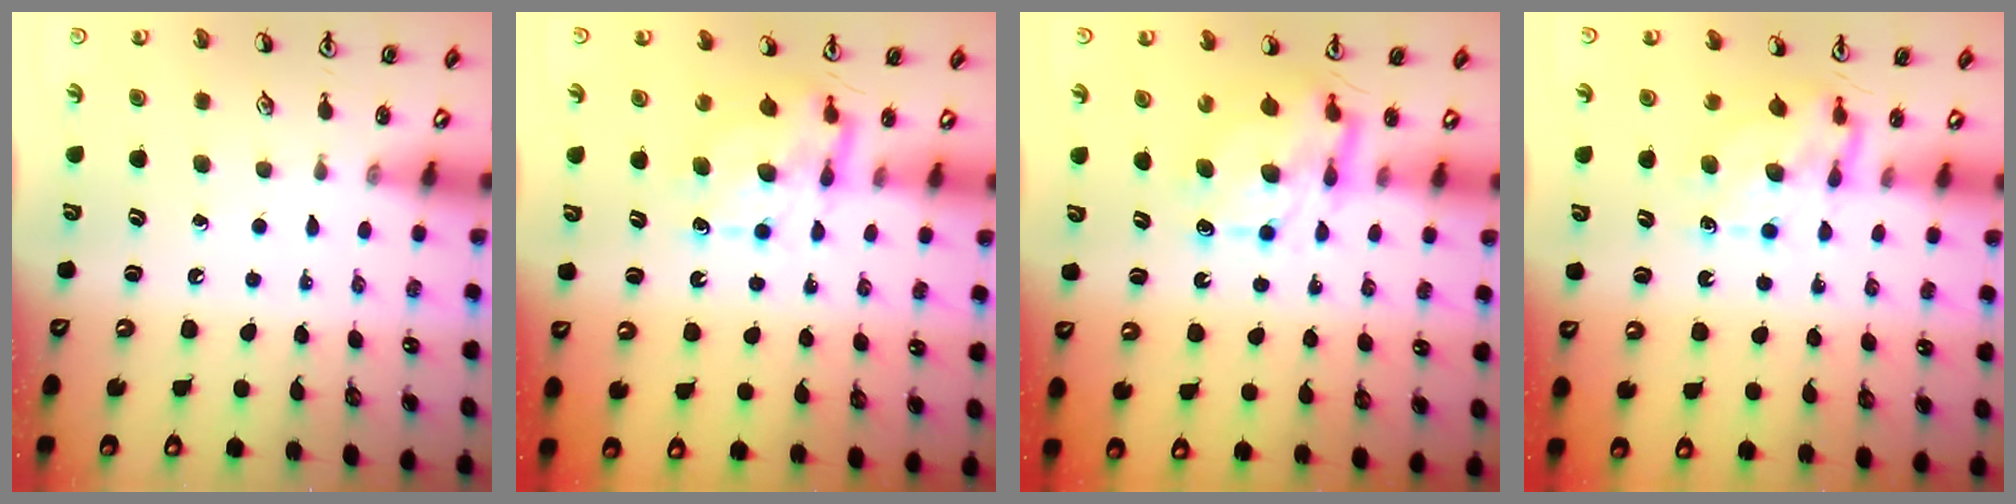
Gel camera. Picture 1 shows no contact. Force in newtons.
{"total": 6.9, "press": 6.9, "slide": 0.2}
{"total": 7.7, "press": 7.6, "slide": 0.7}
{"total": 6.7, "press": 6.6, "slide": 0.7}